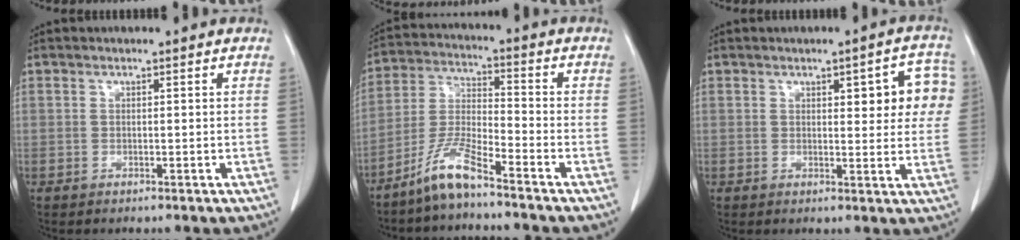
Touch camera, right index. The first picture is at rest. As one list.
[{"total": 7.9, "force": [-6.1, 0.4, 5.0], "torque": [-0.117, -0.016, -0.126]}, {"total": 7.8, "force": [2.3, 2.5, 7.0], "torque": [-0.073, 0.016, 0.025]}]